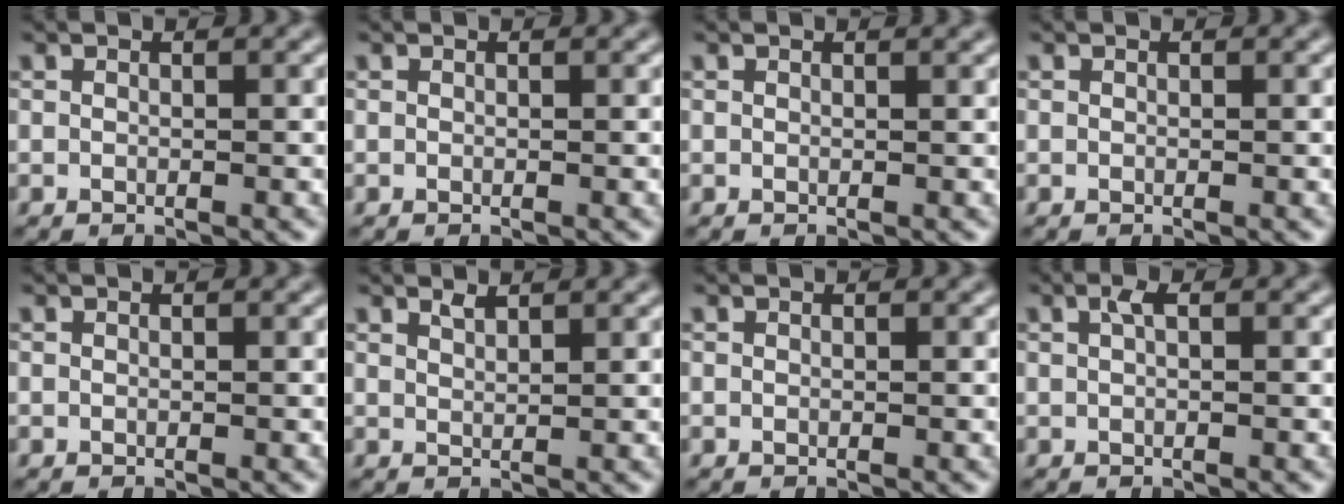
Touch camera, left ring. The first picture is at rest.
{"total": 0.0}
{"total": 0.7, "force": [0.7, 0.1, 0.2], "torque": [0.000, 0.000, 0.008]}
{"total": 0.0}
{"total": 0.0}
{"total": 1.0, "force": [1.0, 0.1, 0.2], "torque": [-0.002, -0.001, 0.019]}
{"total": 0.0}
{"total": 0.9, "force": [0.3, 0.2, 0.8], "torque": [-0.018, 0.005, 0.005]}